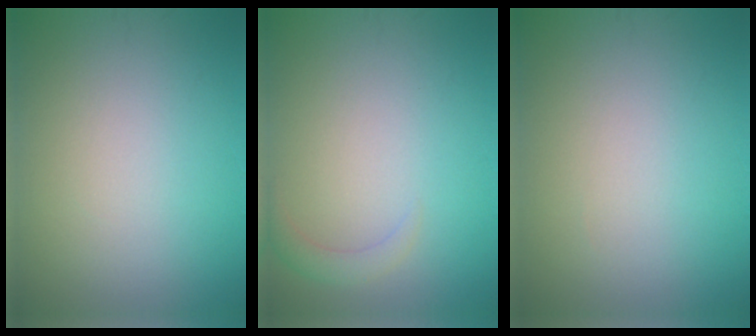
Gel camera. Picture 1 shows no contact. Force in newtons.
{"total": 1.5, "press": 1.4, "slide": 0.2}
{"total": 0.0}